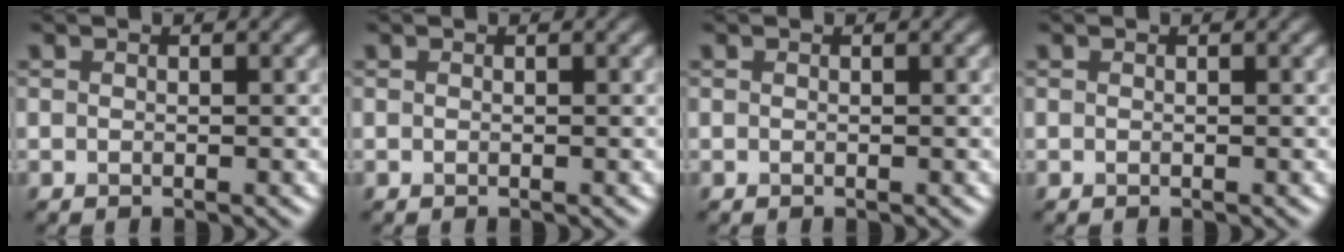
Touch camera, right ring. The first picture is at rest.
{"total": 0.0}
{"total": 0.0}
{"total": 0.0}